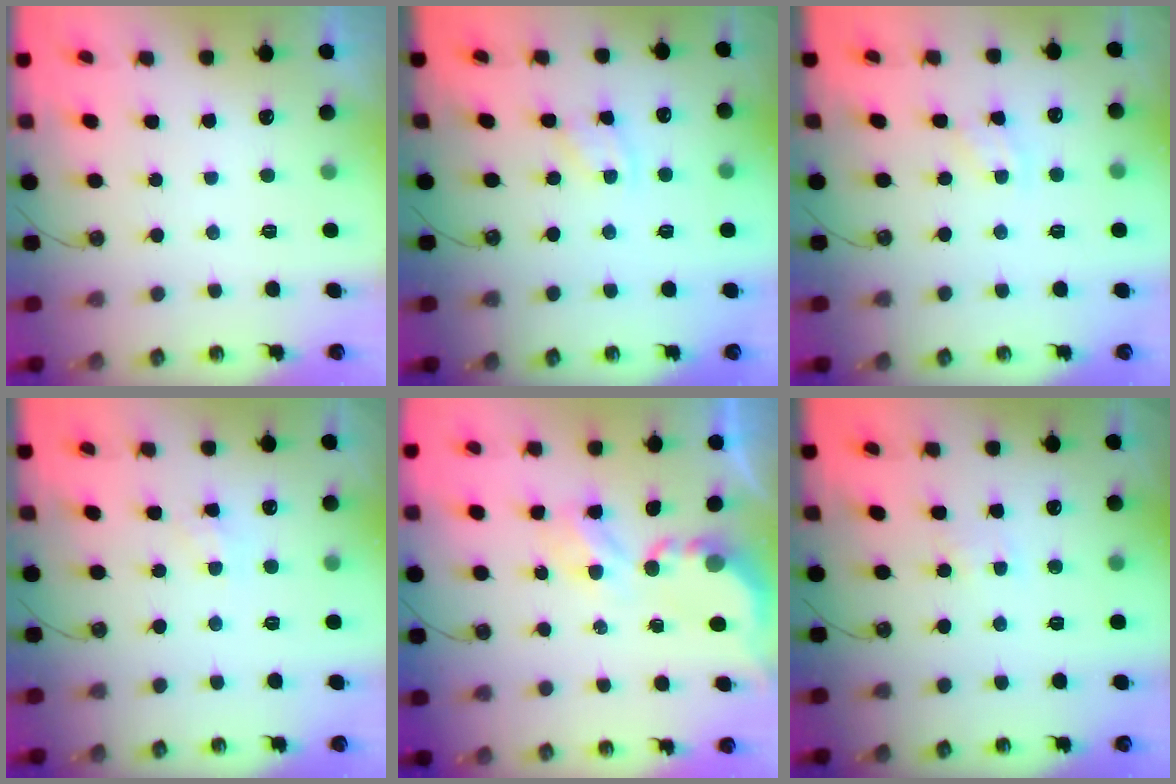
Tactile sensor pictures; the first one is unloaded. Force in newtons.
{"total": 2.8, "press": 2.8, "slide": 0.4}
{"total": 2.2, "press": 2.2, "slide": 0.3}
{"total": 4.2, "press": 4.1, "slide": 0.6}
{"total": 4.5, "press": 4.5, "slide": 0.4}
{"total": 2.8, "press": 2.8, "slide": 0.3}